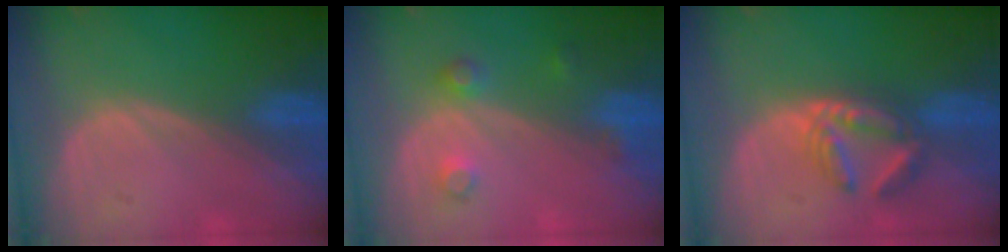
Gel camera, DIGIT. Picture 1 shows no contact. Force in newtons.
{"total": 3.2, "press": 3.1, "slide": 0.8}
{"total": 6.2, "press": 5.7, "slide": 2.5}